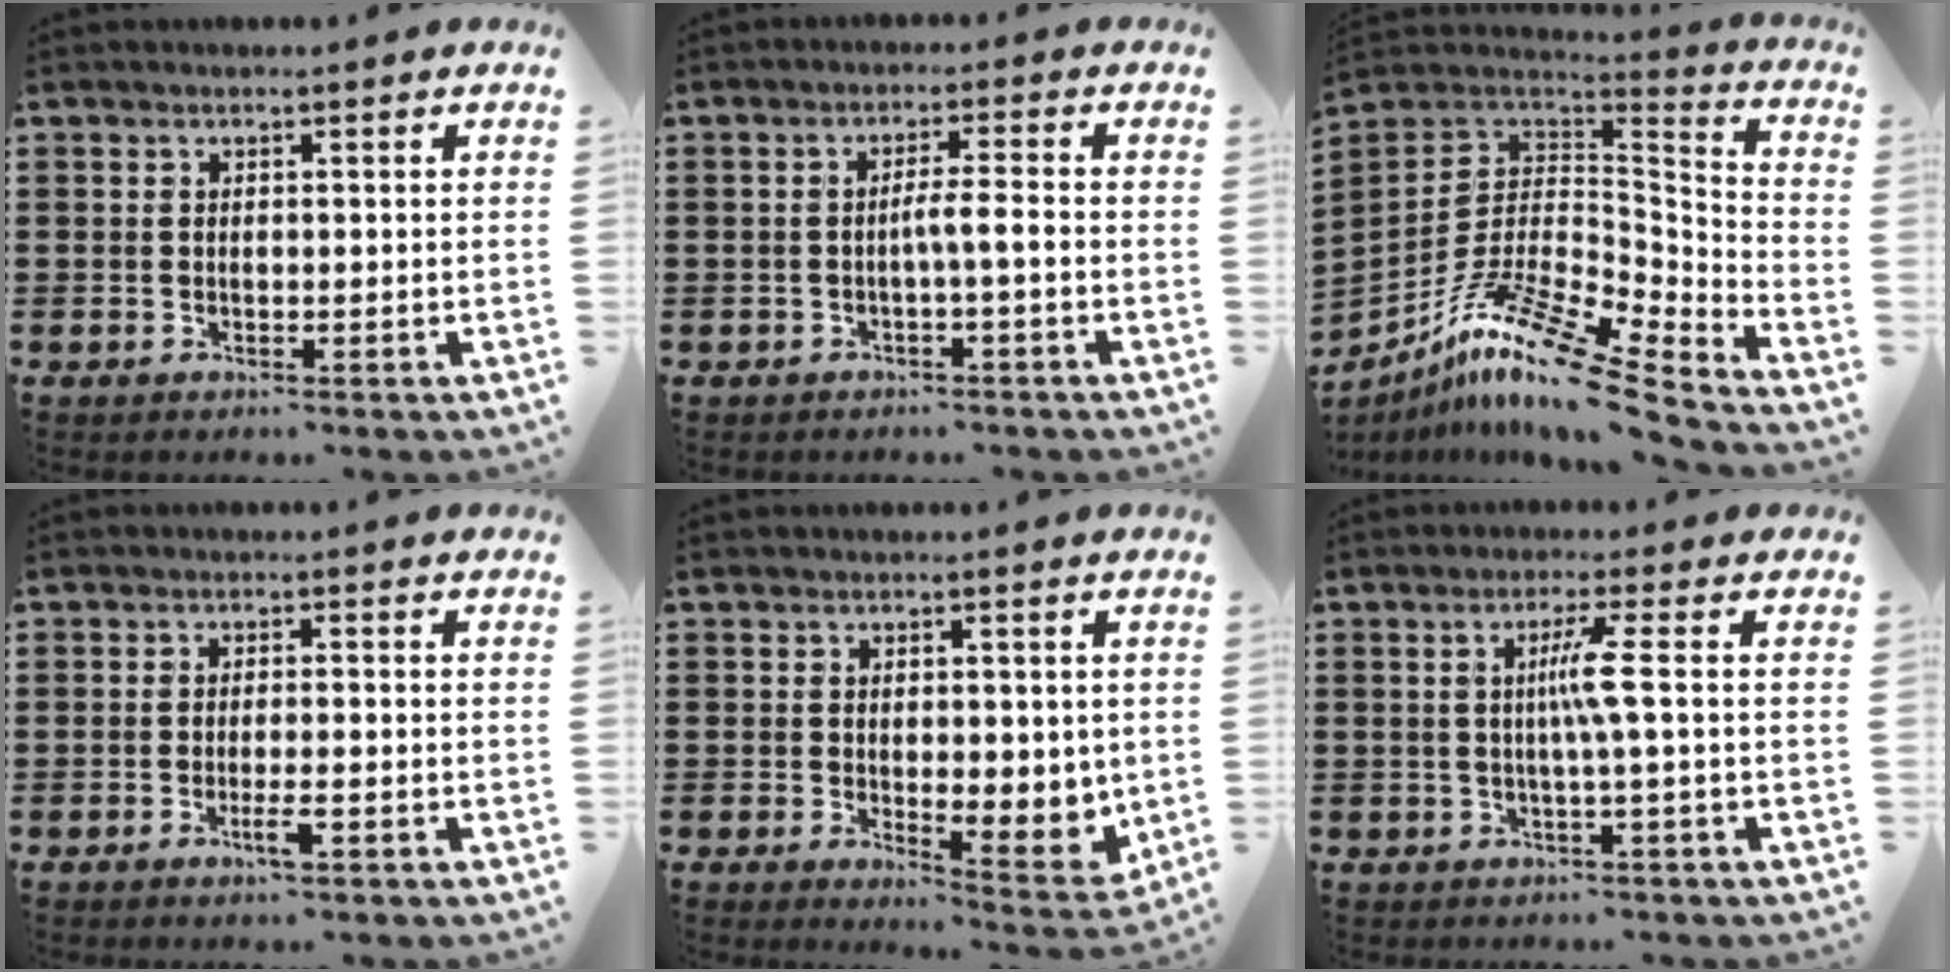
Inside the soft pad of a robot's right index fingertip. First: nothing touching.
{"total": 3.1, "force": [-0.9, -0.1, 2.9], "torque": [-0.052, -0.004, -0.019]}
{"total": 14.1, "force": [-9.5, 2.3, 10.2], "torque": [-0.206, 0.010, -0.183]}
{"total": 3.0, "force": [-1.4, 0.4, 2.6], "torque": [-0.050, -0.004, -0.027]}
{"total": 4.0, "force": [0.7, 2.1, 3.4], "torque": [-0.053, 0.001, 0.008]}
{"total": 4.3, "force": [0.0, -0.7, 4.2], "torque": [-0.080, -0.007, -0.006]}